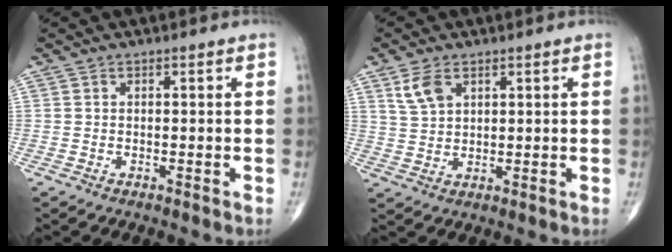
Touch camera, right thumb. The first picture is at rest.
{"total": 4.8, "force": [2.6, 2.8, 3.0], "torque": [-0.055, -0.006, 0.057]}